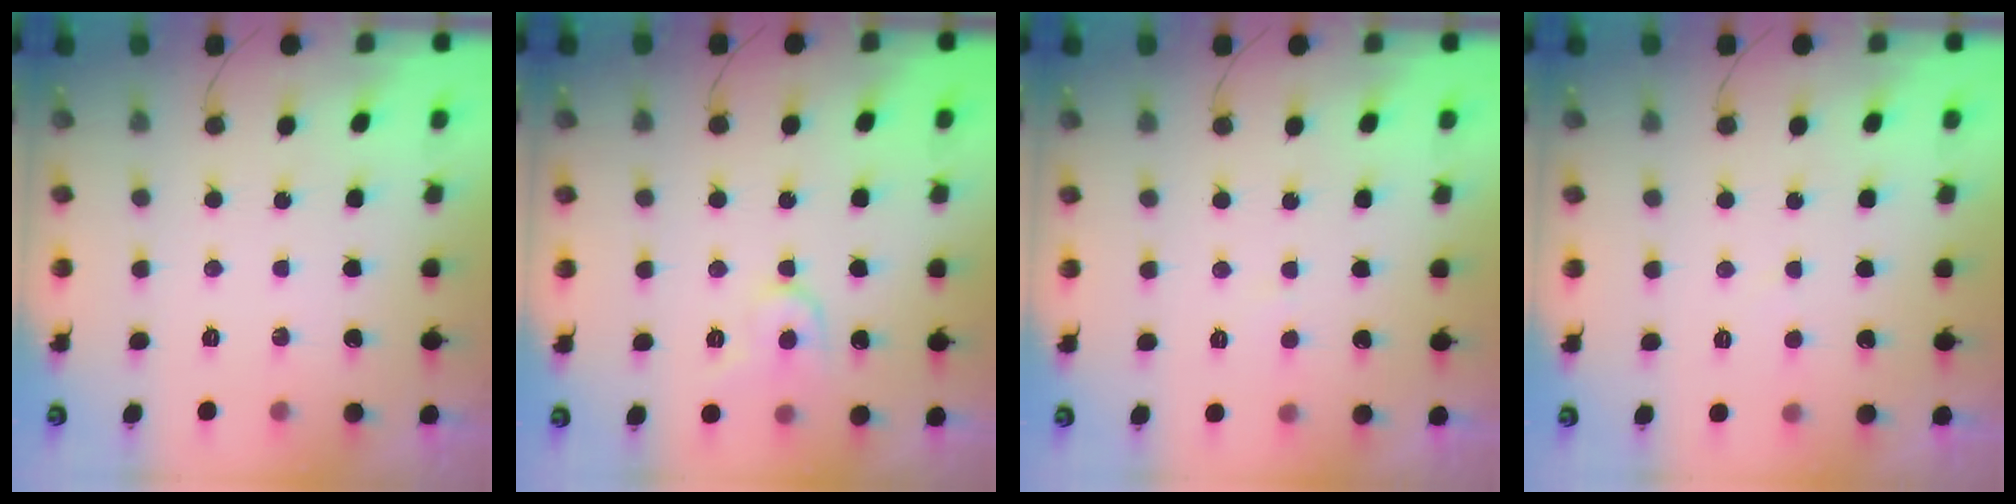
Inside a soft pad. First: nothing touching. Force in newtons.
{"total": 7.1, "press": 7.1, "slide": 0.7}
{"total": 1.6, "press": 1.6, "slide": 0.1}
{"total": 2.0, "press": 2.0, "slide": 0.3}